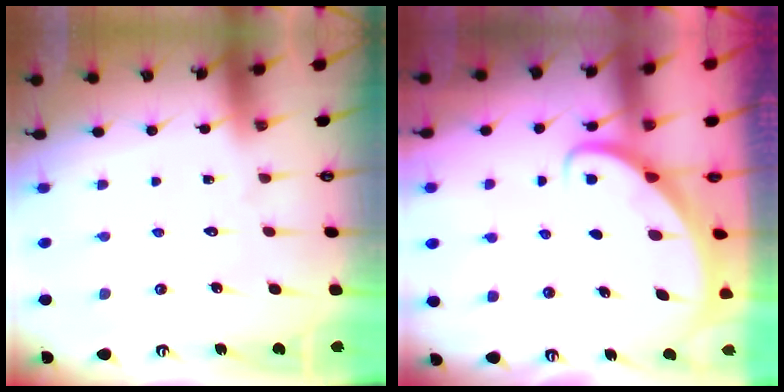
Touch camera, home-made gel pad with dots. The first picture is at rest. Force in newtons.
{"total": 2.2, "press": 2.2, "slide": 0.2}